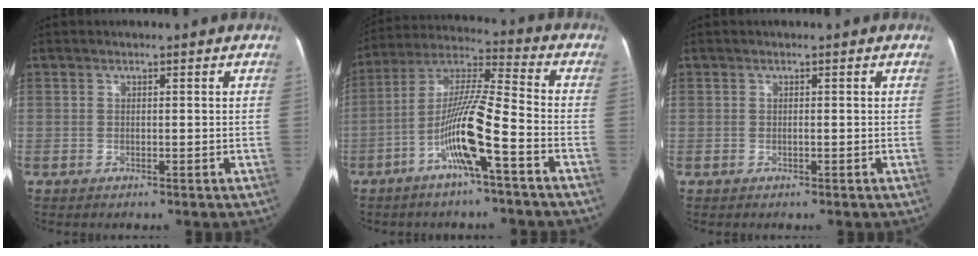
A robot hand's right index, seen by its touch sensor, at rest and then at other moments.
{"total": 12.5, "force": [-5.2, 0.0, 11.4], "torque": [-0.225, 0.014, -0.101]}
{"total": 0.0}